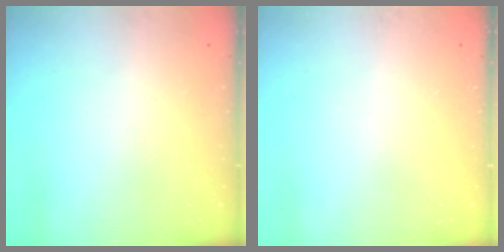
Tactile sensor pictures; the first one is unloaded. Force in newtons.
{"total": 0.0}